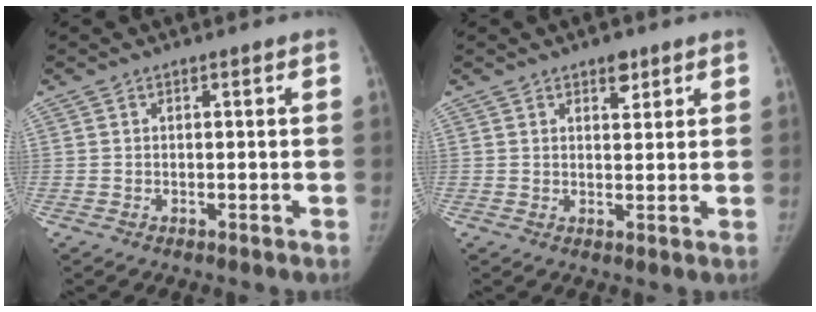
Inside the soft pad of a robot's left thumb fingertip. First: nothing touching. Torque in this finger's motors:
{"motor_torque": [0.32, -0.22, 0.28, -0.17, 0.15]}